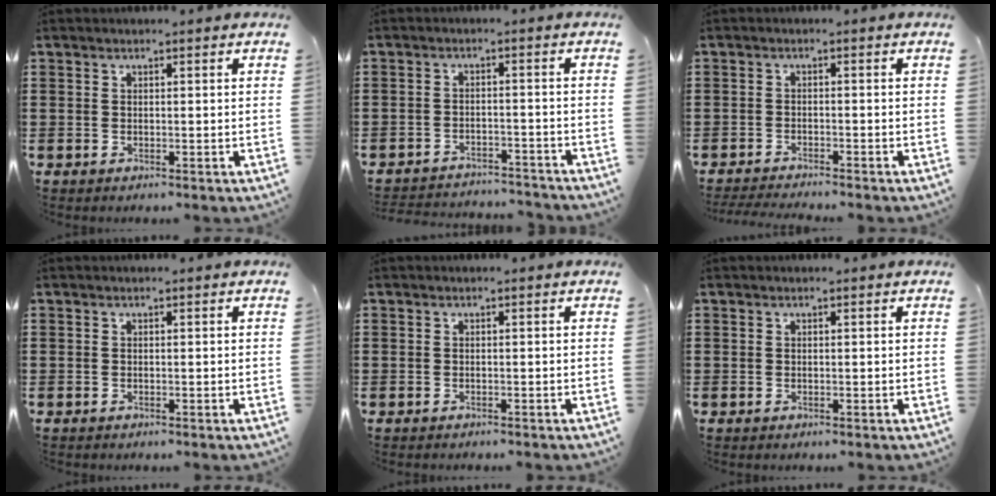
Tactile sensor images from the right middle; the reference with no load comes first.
{"total": 3.2, "force": [-3.2, 0.2, -0.1], "torque": [-0.005, 0.000, -0.069]}
{"total": 2.1, "force": [-2.1, -0.1, 0.5], "torque": [-0.009, -0.002, -0.041]}
{"total": 0.0}
{"total": 0.5, "force": [-0.5, 0.0, 0.0], "torque": [-0.001, -0.001, -0.011]}
{"total": 0.0}